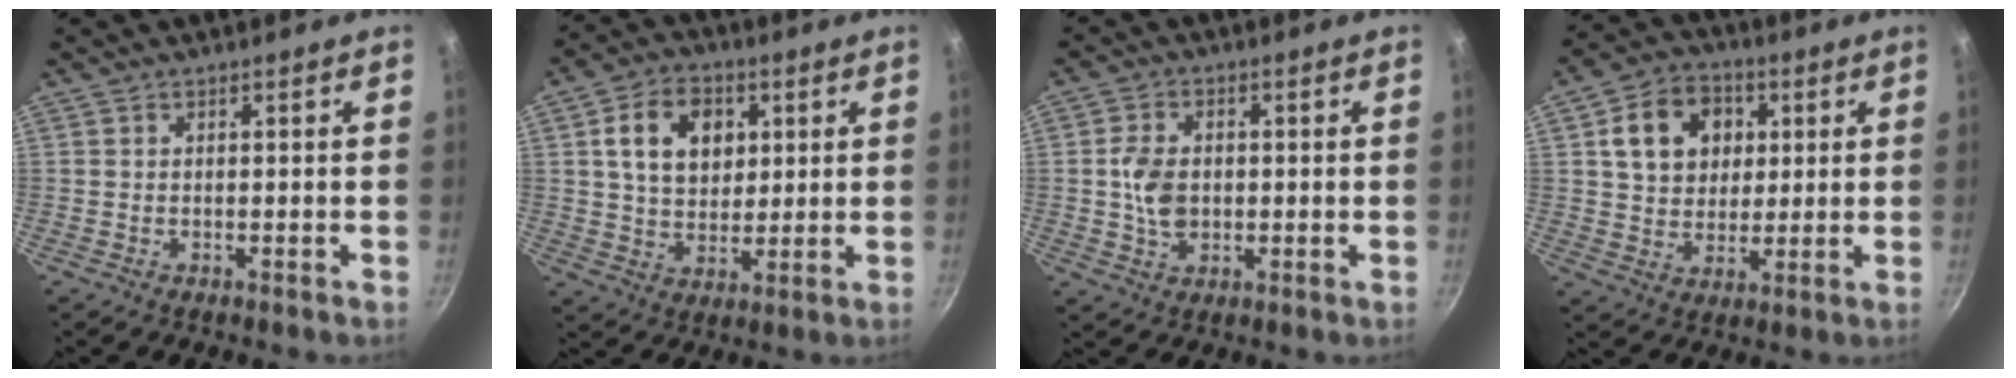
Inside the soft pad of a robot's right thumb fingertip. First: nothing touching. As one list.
[{"total": 11.8, "force": [3.2, 8.7, 7.3], "torque": [-0.096, -0.002, 0.052]}, {"total": 6.8, "force": [0.0, 4.8, 4.8], "torque": [-0.081, 0.006, -0.001]}, {"total": 12.6, "force": [3.5, 10.1, 6.5], "torque": [-0.081, 0.006, 0.056]}]